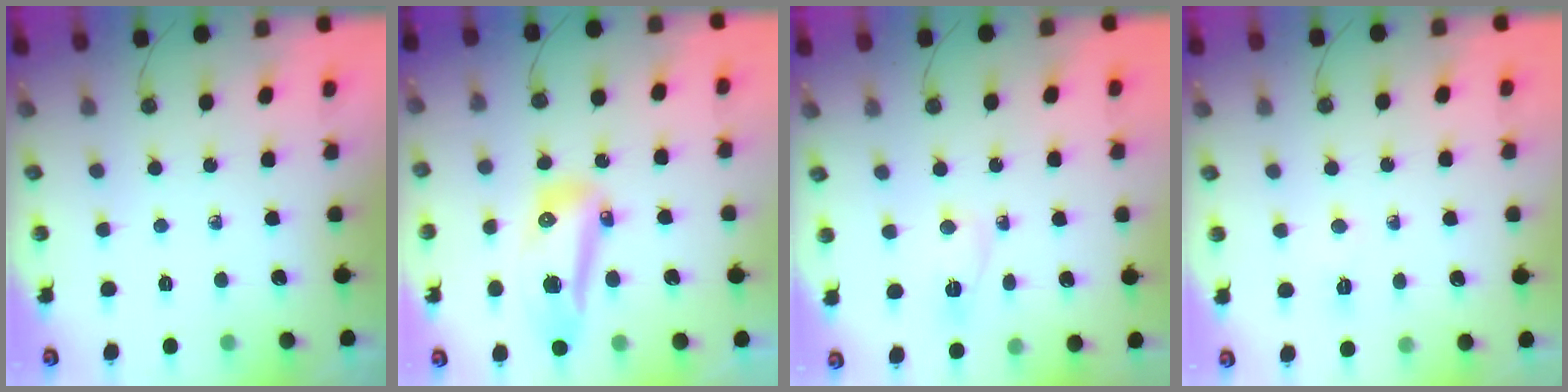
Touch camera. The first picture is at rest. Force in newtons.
{"total": 14.2, "press": 14.0, "slide": 2.6}
{"total": 3.2, "press": 3.2, "slide": 0.1}
{"total": 3.6, "press": 3.3, "slide": 1.3}